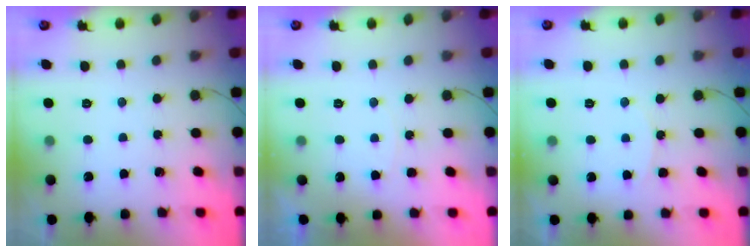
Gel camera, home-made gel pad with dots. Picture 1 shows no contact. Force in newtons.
{"total": 4.2, "press": 3.9, "slide": 1.6}
{"total": 5.6, "press": 5.5, "slide": 0.7}